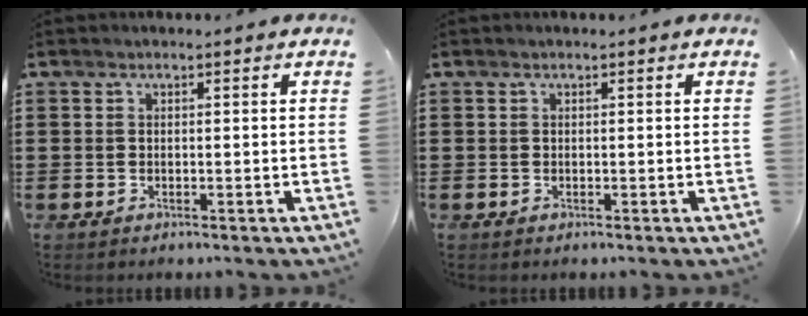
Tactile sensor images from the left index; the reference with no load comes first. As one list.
[{"total": 0.0}]